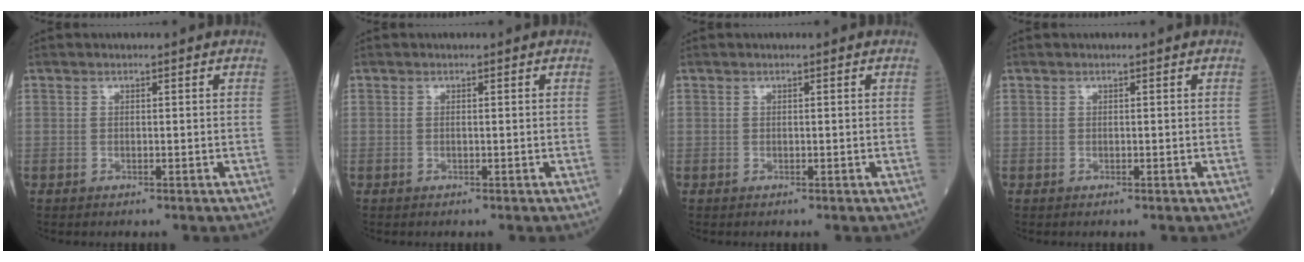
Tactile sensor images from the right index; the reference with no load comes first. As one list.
[{"total": 0.0}, {"total": 0.0}, {"total": 0.0}]